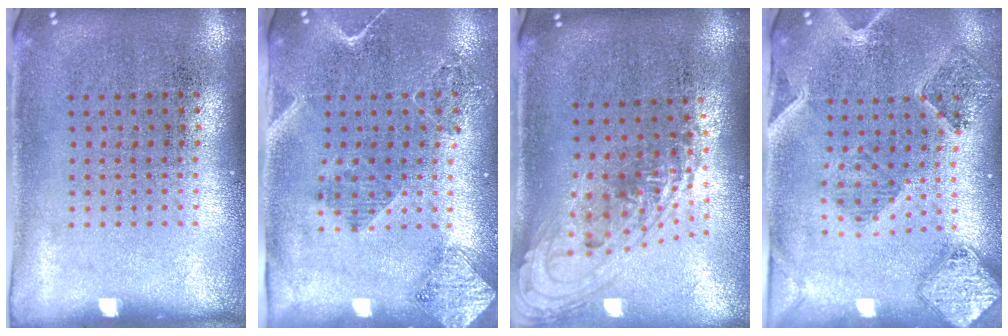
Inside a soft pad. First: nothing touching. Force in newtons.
{"total": 1.8, "press": 1.7, "slide": 0.8}
{"total": 1.7, "press": 1.3, "slide": 1.0}
{"total": 1.5, "press": 1.5, "slide": 0.3}